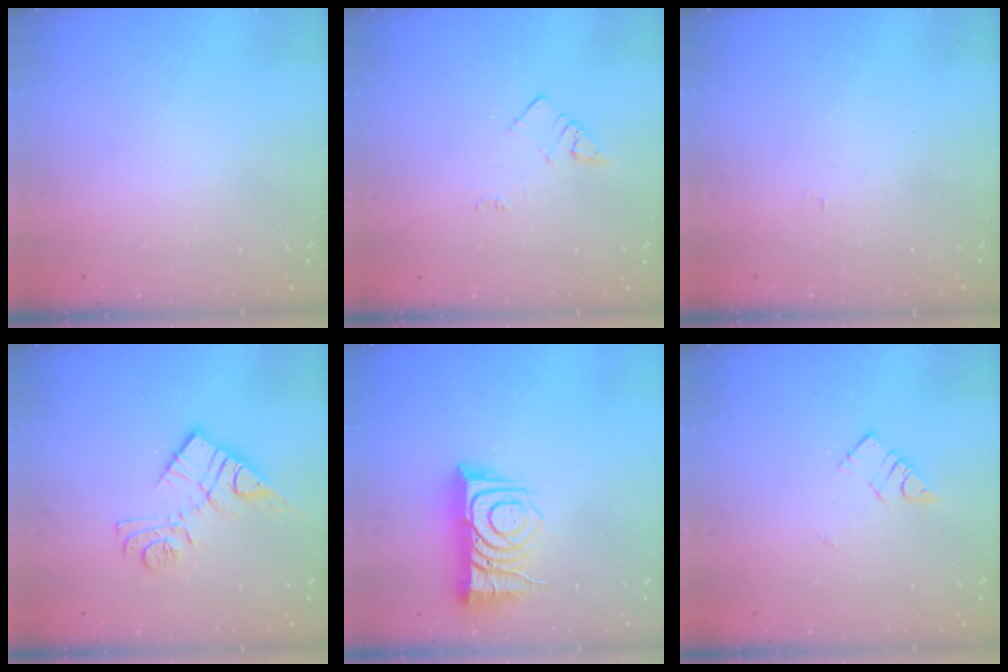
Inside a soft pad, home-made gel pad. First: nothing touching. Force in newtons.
{"total": 2.3, "press": 2.3, "slide": 0.3}
{"total": 3.5, "press": 3.5, "slide": 0.3}
{"total": 13.1, "press": 13.1, "slide": 0.9}
{"total": 12.2, "press": 12.1, "slide": 1.4}
{"total": 5.2, "press": 5.2, "slide": 0.1}